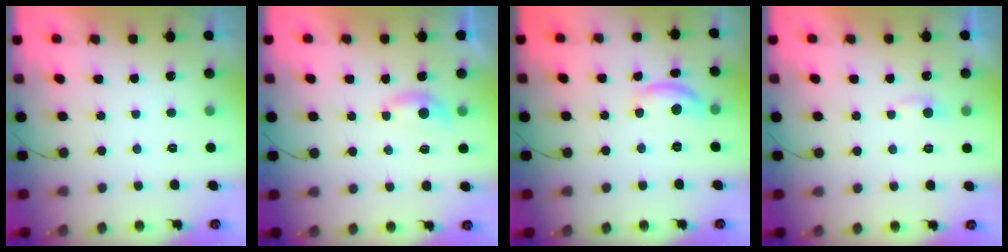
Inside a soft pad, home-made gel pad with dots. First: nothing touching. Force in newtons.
{"total": 4.1, "press": 4.1, "slide": 0.7}
{"total": 9.9, "press": 9.9, "slide": 0.5}
{"total": 3.0, "press": 3.0, "slide": 0.3}